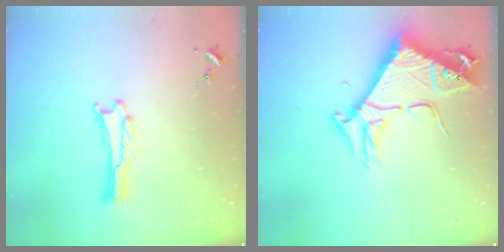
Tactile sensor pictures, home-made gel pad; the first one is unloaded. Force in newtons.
{"total": 8.8, "press": 8.7, "slide": 1.1}